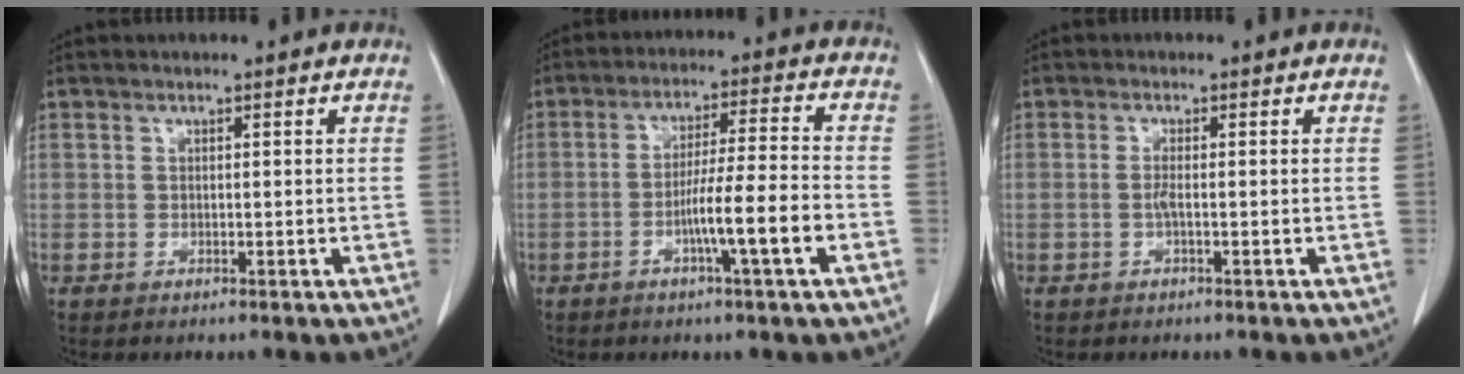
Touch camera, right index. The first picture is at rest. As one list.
[{"total": 8.9, "force": [-3.3, -0.7, 8.2], "torque": [-0.138, 0.004, -0.055]}, {"total": 1.1, "force": [-0.2, 0.0, 1.1], "torque": [-0.019, 0.002, -0.003]}]